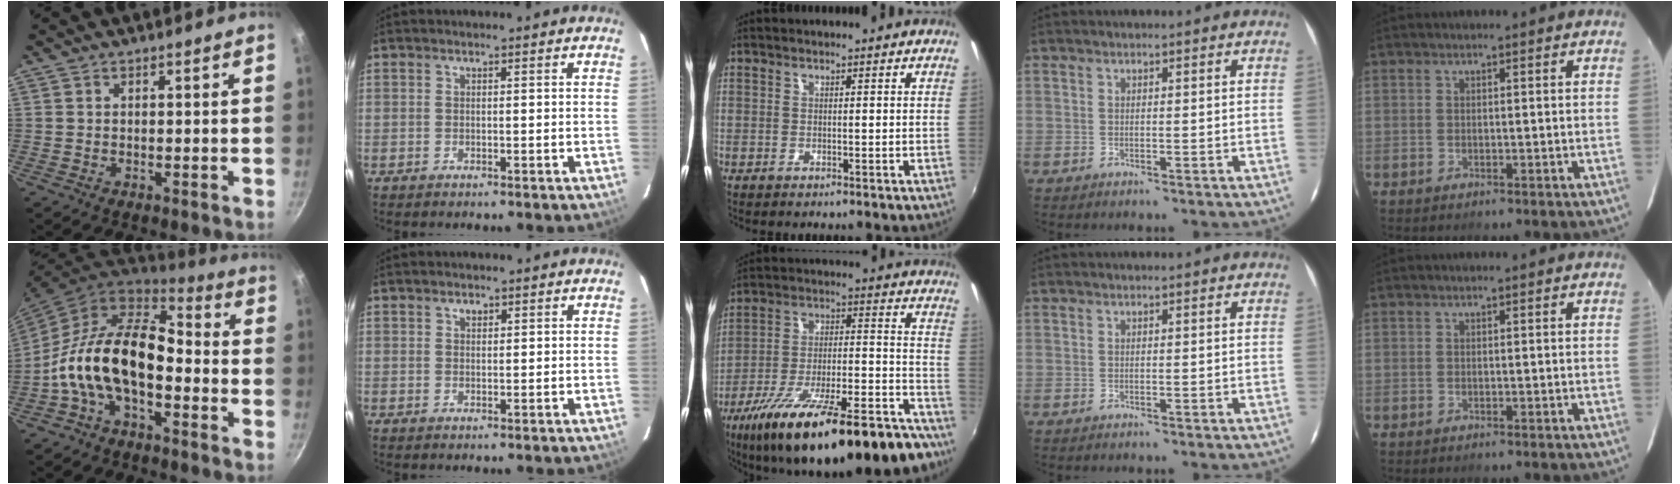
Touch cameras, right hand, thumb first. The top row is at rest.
{"thumb": {"total": 16.8, "force": [-3.8, 9.5, 13.3], "torque": [-0.223, 0.049, -0.088]}, "index": {"total": 1.1, "force": [0.6, 0.8, 0.5], "torque": [-0.005, 0.004, 0.011]}, "middle": {"total": 29.8, "force": [-22.1, 8.4, 18.2], "torque": [-0.286, -0.041, -0.317]}}